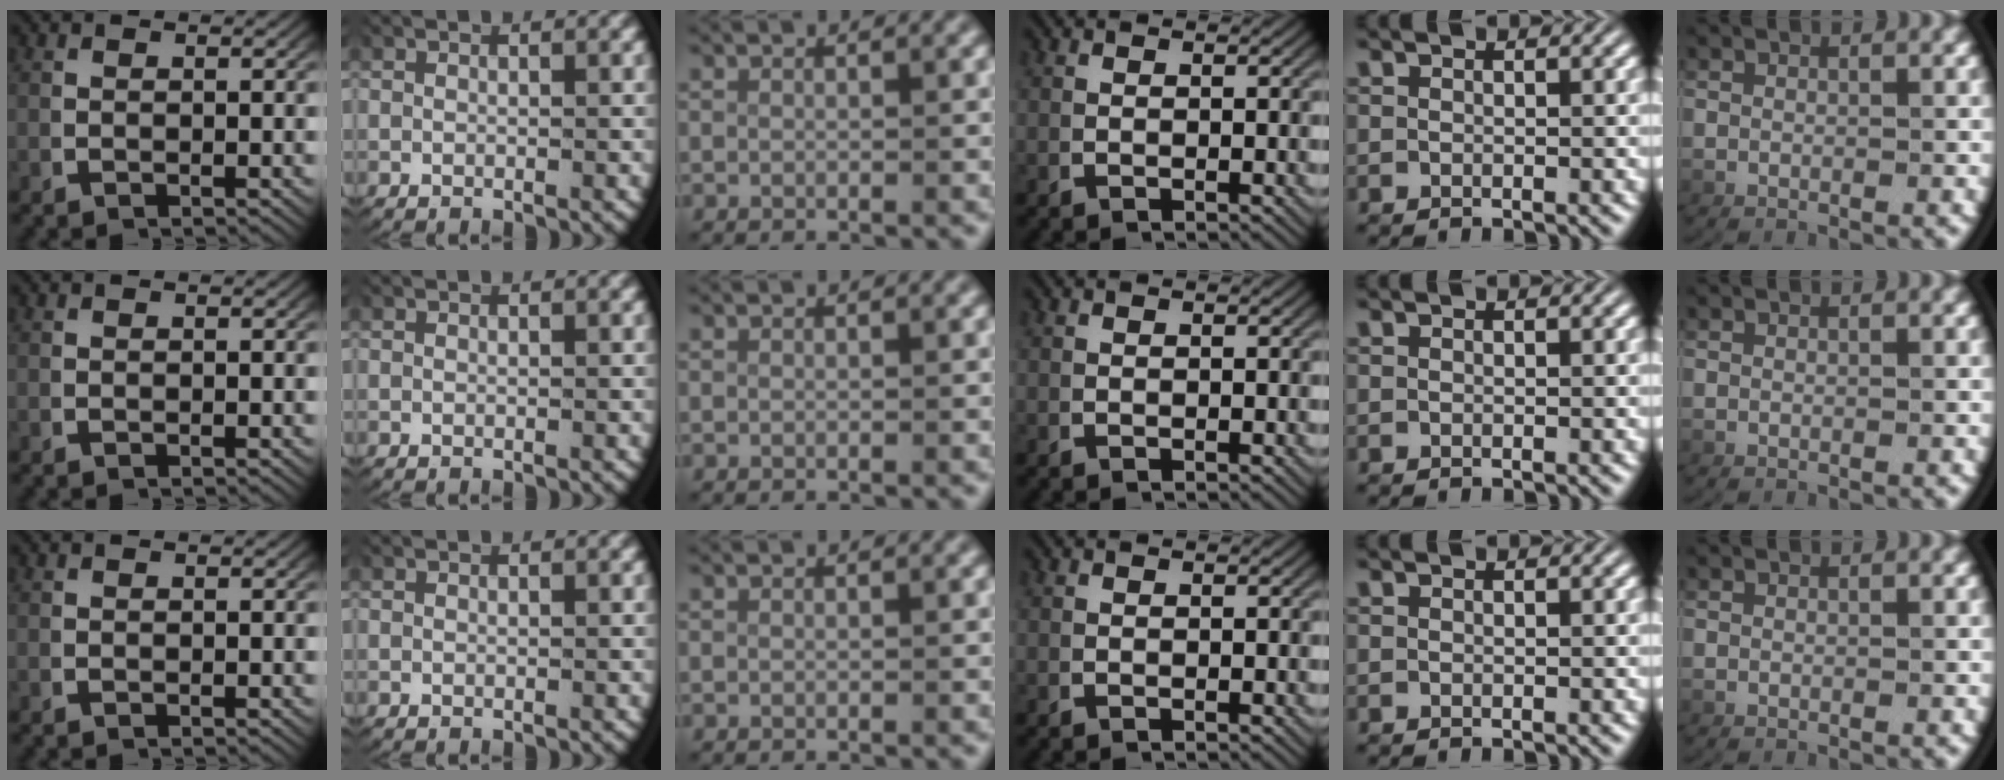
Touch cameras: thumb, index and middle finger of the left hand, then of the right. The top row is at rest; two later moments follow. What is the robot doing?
{"motion": "lift_and_place", "object": "paper towel"}